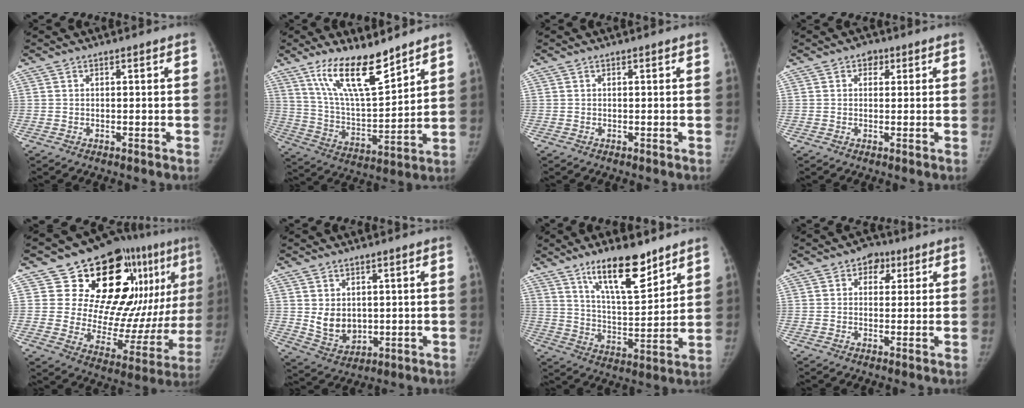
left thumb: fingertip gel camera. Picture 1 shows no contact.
{"total": 15.3, "force": [10.9, 4.2, 10.0], "torque": [-0.153, -0.070, 0.210]}
{"total": 0.0}
{"total": 2.3, "force": [1.0, 1.8, 1.0], "torque": [0.003, 0.000, 0.008]}
{"total": 27.0, "force": [11.4, 13.9, 20.2], "torque": [-0.223, -0.026, 0.180]}
{"total": 7.0, "force": [0.8, 5.5, 4.2], "torque": [-0.047, -0.019, 0.037]}
{"total": 14.5, "force": [9.8, 4.5, 9.7], "torque": [-0.135, -0.066, 0.175]}
{"total": 4.2, "force": [1.7, 3.3, 1.9], "torque": [0.005, 0.000, 0.018]}